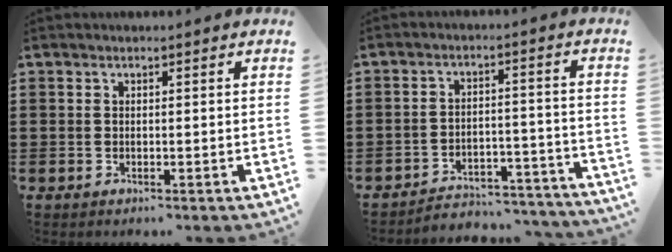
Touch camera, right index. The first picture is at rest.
{"total": 4.4, "force": [-4.3, 0.8, 0.8], "torque": [-0.018, 0.006, -0.089]}